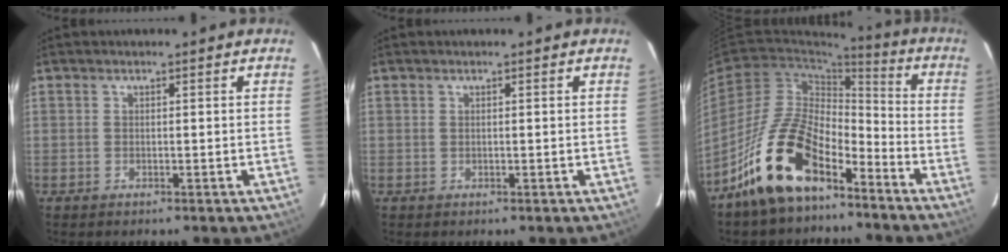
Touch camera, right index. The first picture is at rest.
{"total": 0.0}
{"total": 16.0, "force": [-10.8, 6.9, 9.6], "torque": [-0.177, 0.022, -0.195]}